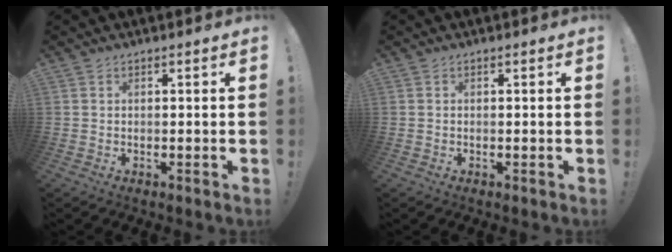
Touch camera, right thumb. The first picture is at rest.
{"total": 0.0}